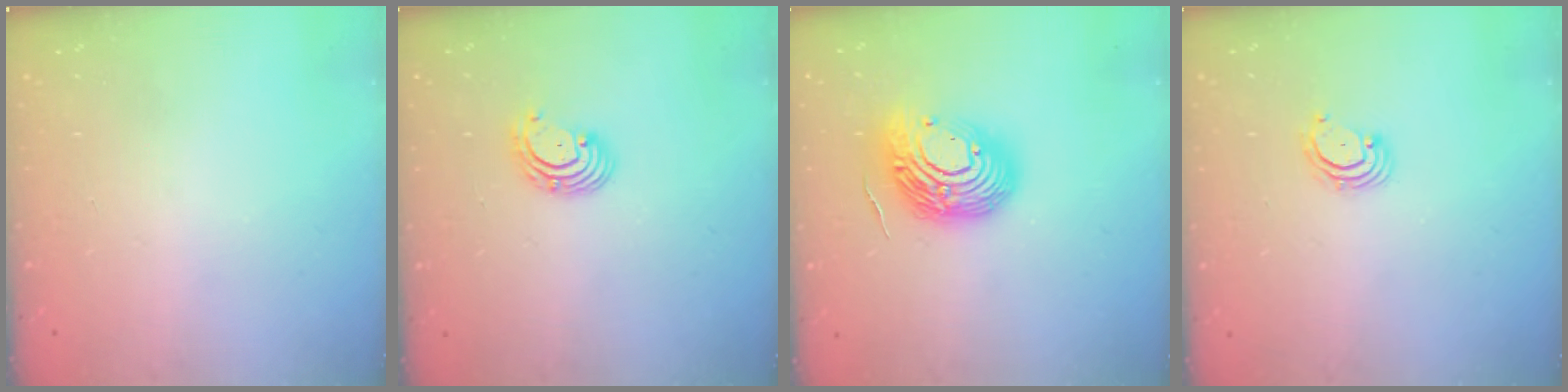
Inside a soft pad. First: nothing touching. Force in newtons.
{"total": 2.7, "press": 2.7, "slide": 0.3}
{"total": 15.7, "press": 15.7, "slide": 1.1}
{"total": 2.7, "press": 2.7, "slide": 0.3}